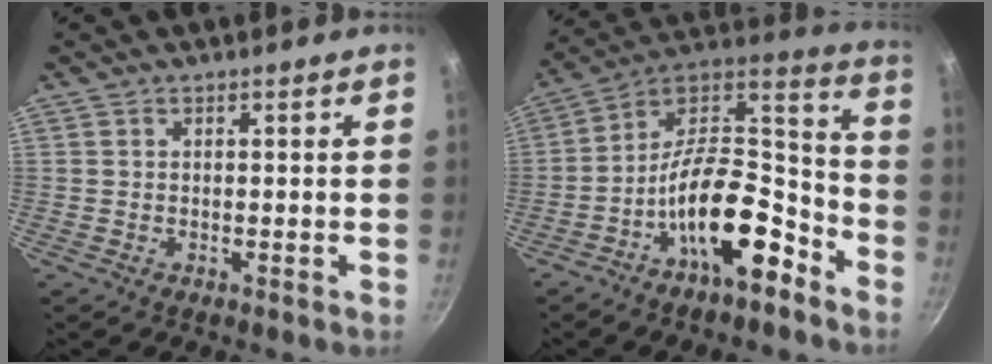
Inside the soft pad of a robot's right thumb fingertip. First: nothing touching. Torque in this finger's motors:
{"motor_torque": [2.71, 1.81, 1.63, -1.13, 0.49]}